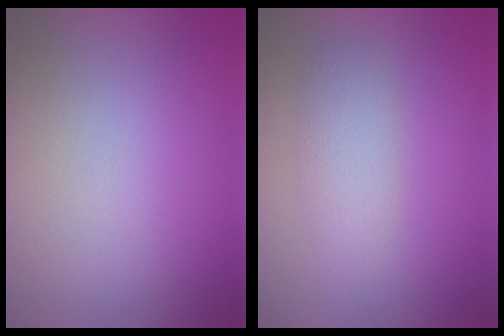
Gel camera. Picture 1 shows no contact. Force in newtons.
{"total": 2.7, "press": 2.7, "slide": 0.1}